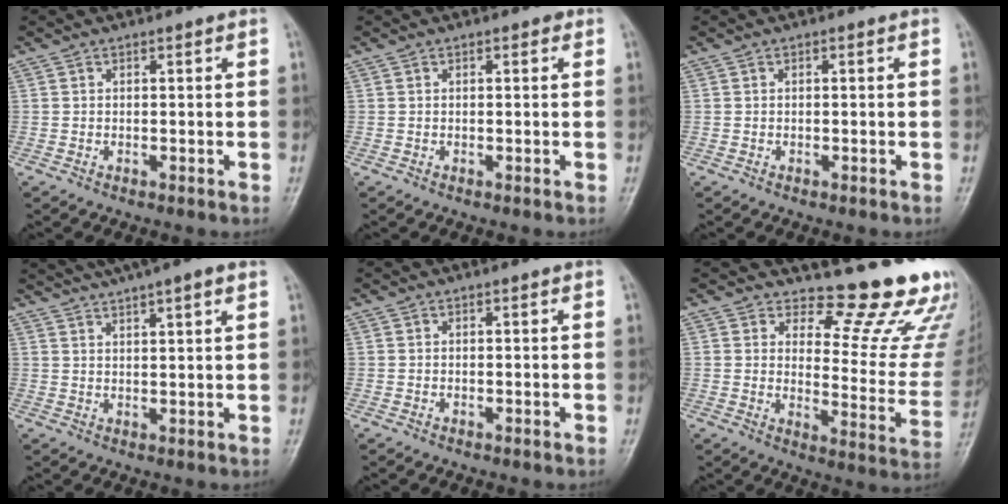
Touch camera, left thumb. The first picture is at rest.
{"total": 0.8, "force": [0.4, 0.4, 0.5], "torque": [-0.004, -0.001, 0.001]}
{"total": 0.0}
{"total": 10.9, "force": [8.2, 1.7, 7.0], "torque": [-0.102, 0.013, 0.117]}
{"total": 0.0}
{"total": 16.7, "force": [15.2, 4.1, 5.7], "torque": [-0.025, -0.172, 0.173]}